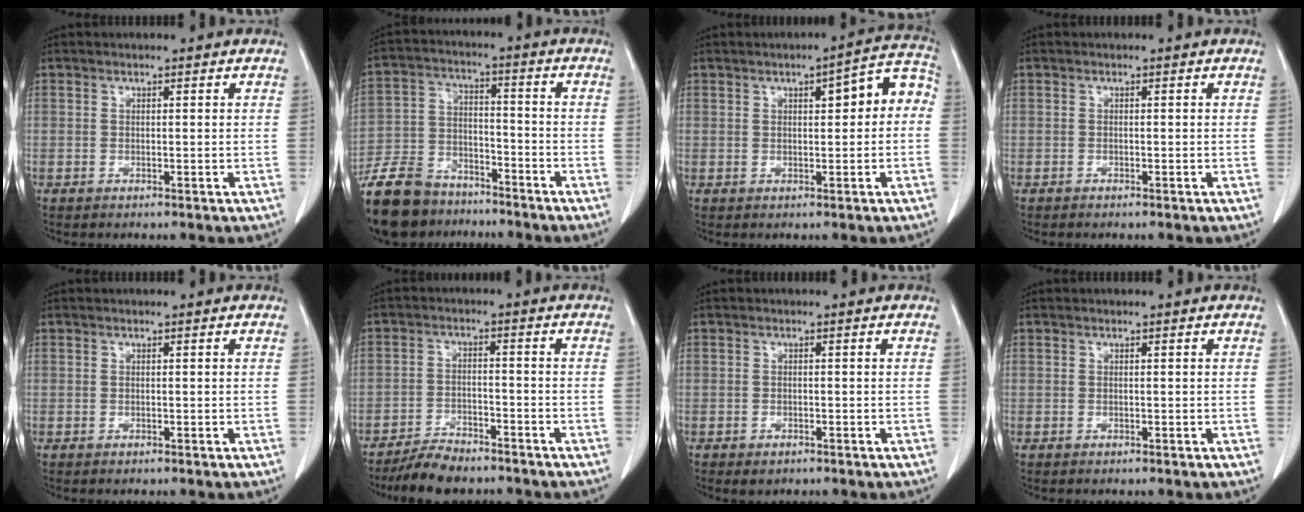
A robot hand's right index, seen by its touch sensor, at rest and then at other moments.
{"total": 17.0, "force": [-13.3, 8.3, 6.5], "torque": [-0.163, 0.002, -0.234]}
{"total": 7.8, "force": [1.2, 2.7, 7.2], "torque": [-0.090, 0.038, 0.013]}
{"total": 0.7, "force": [-0.5, 0.4, 0.4], "torque": [-0.009, -0.001, -0.008]}
{"total": 0.0}
{"total": 8.0, "force": [-7.1, 2.4, 3.0], "torque": [-0.050, -0.015, -0.121]}
{"total": 2.7, "force": [-1.7, 1.6, 1.3], "torque": [-0.023, -0.003, -0.019]}
{"total": 0.0}